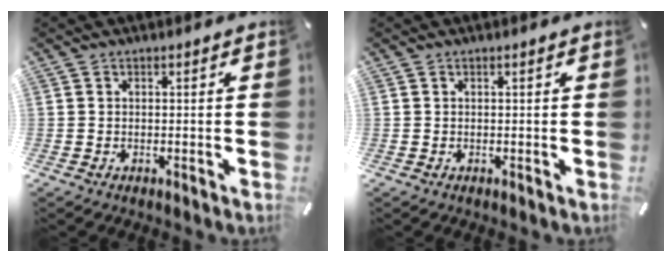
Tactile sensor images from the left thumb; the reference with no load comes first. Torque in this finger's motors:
{"motor_torque": [0.14, -0.29, -0.02, -0.04, -0.01]}